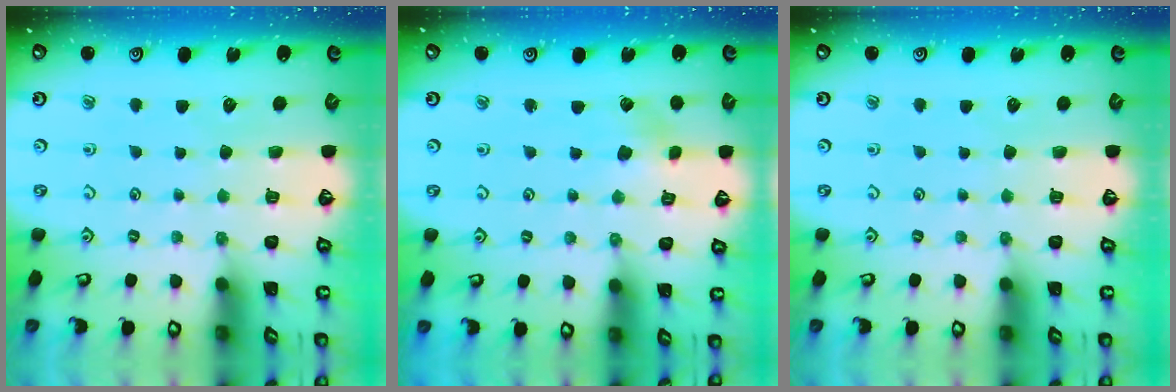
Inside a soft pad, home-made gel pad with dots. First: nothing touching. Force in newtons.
{"total": 3.8, "press": 3.8, "slide": 0.4}
{"total": 0.0}